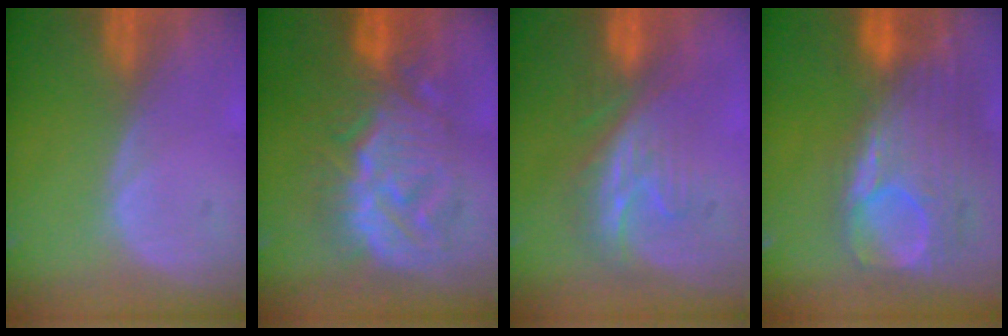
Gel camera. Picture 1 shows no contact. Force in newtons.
{"total": 10.2, "press": 10.2, "slide": 0.5}
{"total": 7.5, "press": 7.2, "slide": 1.9}
{"total": 12.7, "press": 10.7, "slide": 6.8}